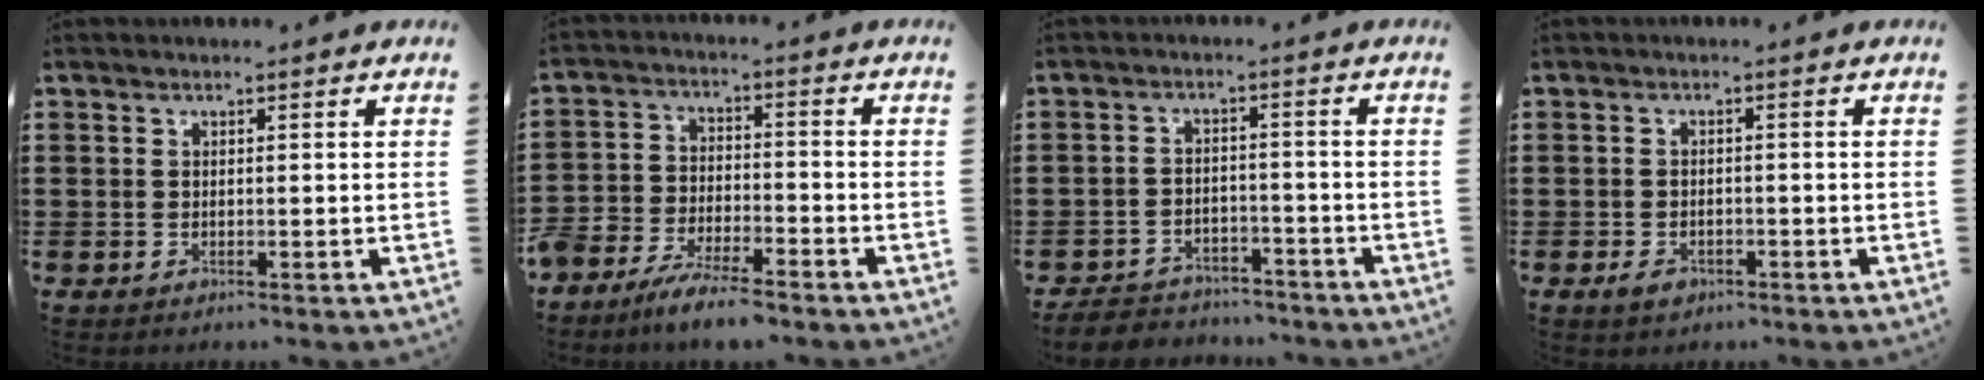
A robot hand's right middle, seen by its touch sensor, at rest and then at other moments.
{"total": 6.0, "force": [-5.8, 0.6, 1.3], "torque": [-0.041, 0.002, -0.117]}
{"total": 5.0, "force": [-4.9, 1.0, 0.5], "torque": [-0.019, 0.007, -0.102]}
{"total": 1.7, "force": [-1.2, 1.0, 0.8], "torque": [-0.018, -0.001, -0.024]}